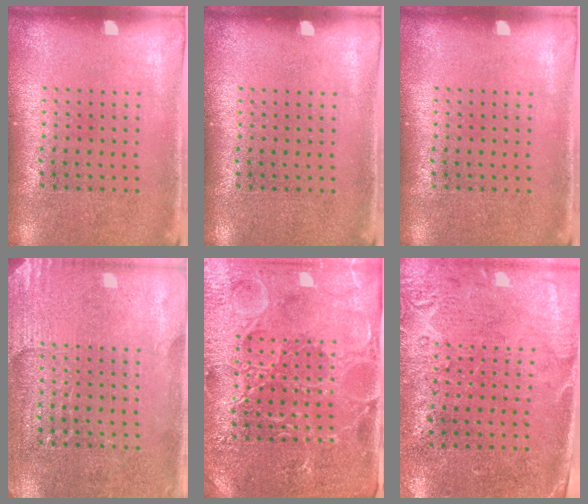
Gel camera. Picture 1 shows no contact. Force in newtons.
{"total": 0.0}
{"total": 0.0}
{"total": 2.9, "press": 2.8, "slide": 0.8}
{"total": 4.7, "press": 4.6, "slide": 1.2}
{"total": 2.7, "press": 2.3, "slide": 1.4}